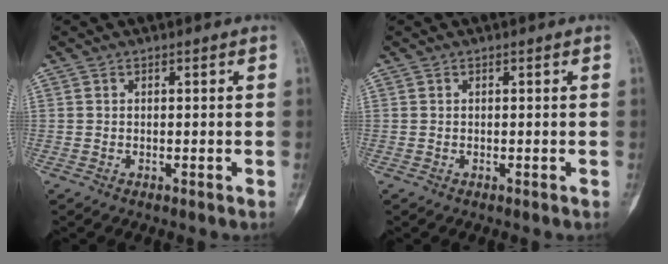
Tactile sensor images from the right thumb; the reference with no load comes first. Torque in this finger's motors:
{"motor_torque": [-0.10, 0.10, 0.18, 0.04, 0.00]}